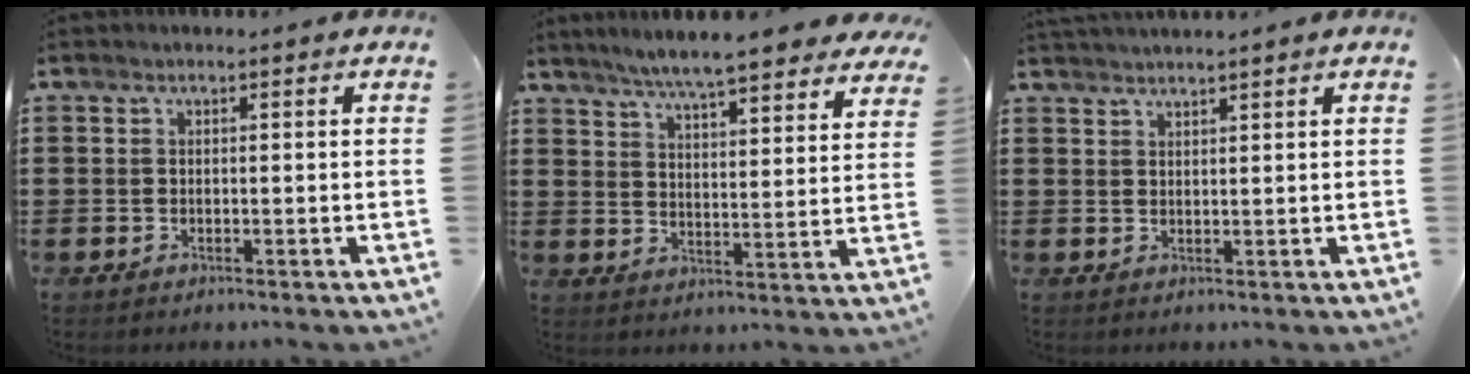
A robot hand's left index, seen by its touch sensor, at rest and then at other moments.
{"total": 6.4, "force": [6.0, -0.1, 2.2], "torque": [-0.070, -0.031, 0.104]}
{"total": 1.9, "force": [1.8, -0.3, 0.3], "torque": [-0.009, -0.001, 0.036]}